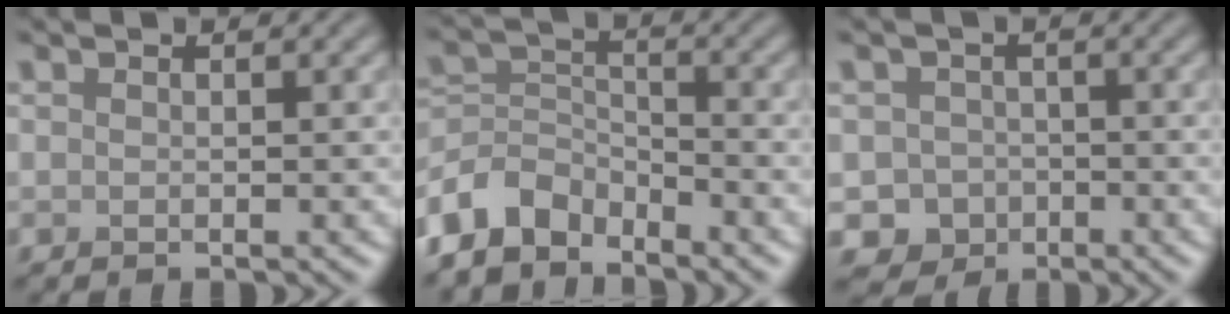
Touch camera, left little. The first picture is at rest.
{"total": 5.3, "force": [-4.3, 2.6, 1.7], "torque": [-0.033, -0.001, -0.094]}
{"total": 4.1, "force": [-1.9, 3.6, 0.5], "torque": [0.012, -0.003, -0.034]}